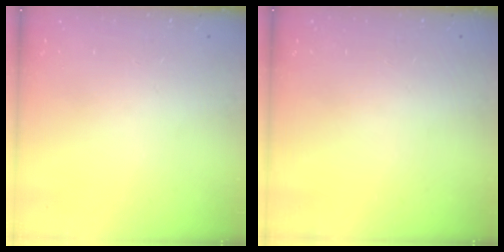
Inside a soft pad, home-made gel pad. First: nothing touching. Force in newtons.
{"total": 0.0}